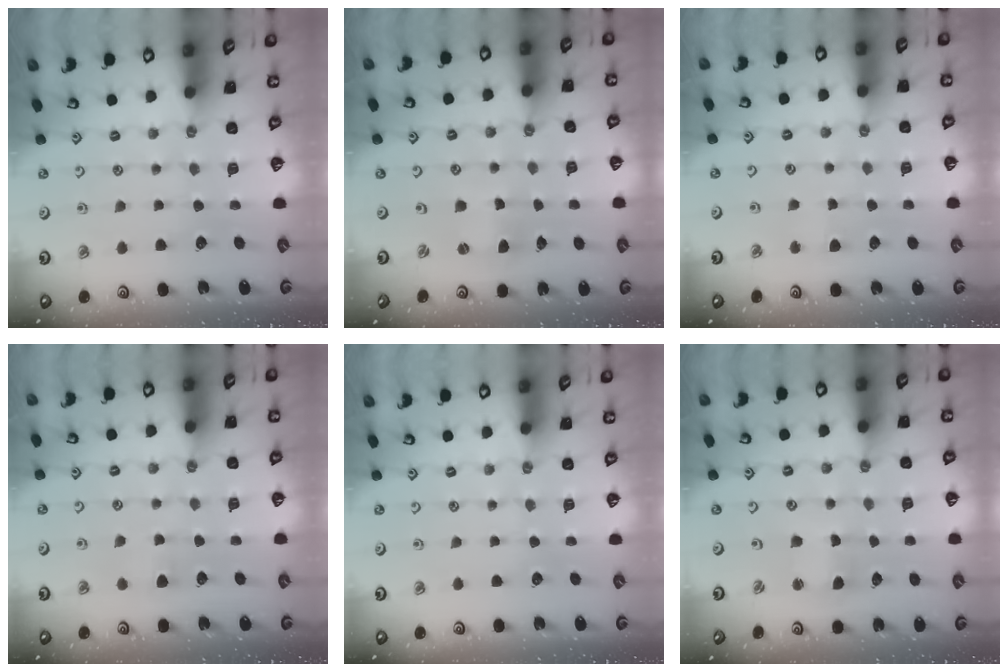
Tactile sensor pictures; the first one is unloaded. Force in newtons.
{"total": 0.9, "press": 0.9, "slide": 0.2}
{"total": 2.7, "press": 2.6, "slide": 0.4}
{"total": 3.9, "press": 3.8, "slide": 0.5}
{"total": 0.0}
{"total": 1.9, "press": 1.8, "slide": 0.3}